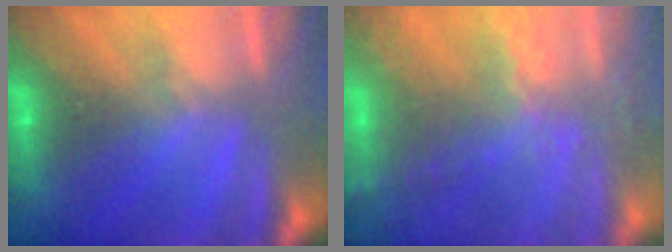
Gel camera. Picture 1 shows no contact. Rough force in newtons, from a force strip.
{"total": 8.2}